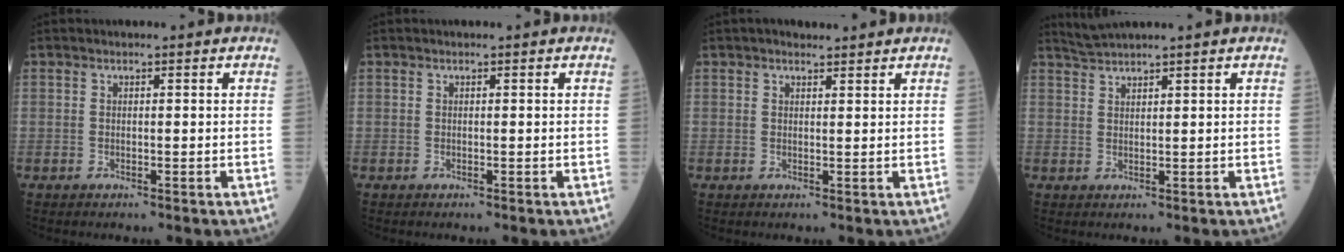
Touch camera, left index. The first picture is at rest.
{"total": 0.0}
{"total": 2.6, "force": [2.3, 0.5, 0.9], "torque": [-0.011, 0.015, 0.032]}
{"total": 2.4, "force": [2.1, -1.1, 0.3], "torque": [-0.009, 0.007, 0.049]}